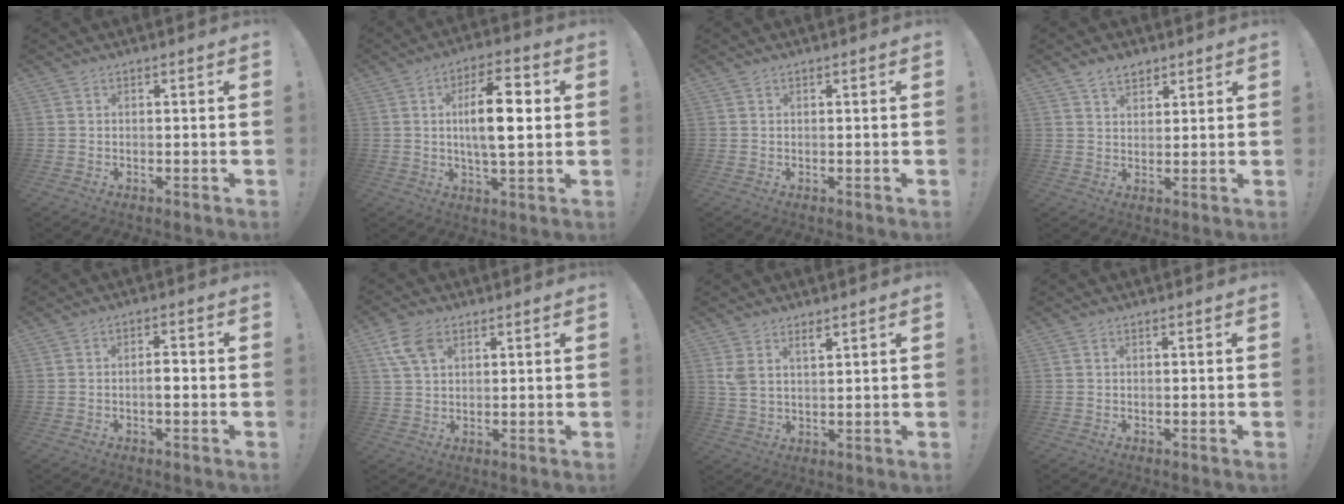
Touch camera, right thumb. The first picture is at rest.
{"total": 12.9, "force": [1.5, 4.7, 12.0], "torque": [-0.189, 0.001, 0.020]}
{"total": 0.0}
{"total": 5.1, "force": [3.6, 3.0, 1.9], "torque": [-0.026, -0.014, 0.066]}
{"total": 3.2, "force": [-0.8, 1.1, 2.9], "torque": [-0.037, 0.001, -0.018]}
{"total": 8.4, "force": [3.9, 5.1, 5.4], "torque": [-0.098, -0.006, 0.077]}
{"total": 4.7, "force": [3.1, 2.2, 2.7], "torque": [-0.040, -0.018, 0.056]}
{"total": 0.0}